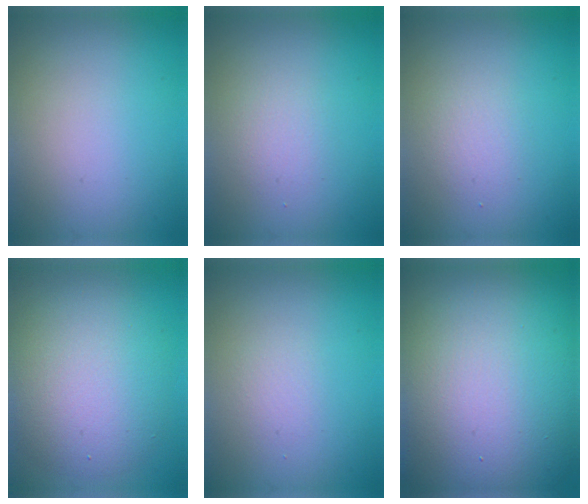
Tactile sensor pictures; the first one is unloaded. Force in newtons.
{"total": 1.4, "press": 1.4, "slide": 0.1}
{"total": 1.5, "press": 1.5, "slide": 0.1}
{"total": 7.1, "press": 7.1, "slide": 0.3}
{"total": 0.9, "press": 0.9, "slide": 0.0}
{"total": 21.4, "press": 21.4, "slide": 0.5}